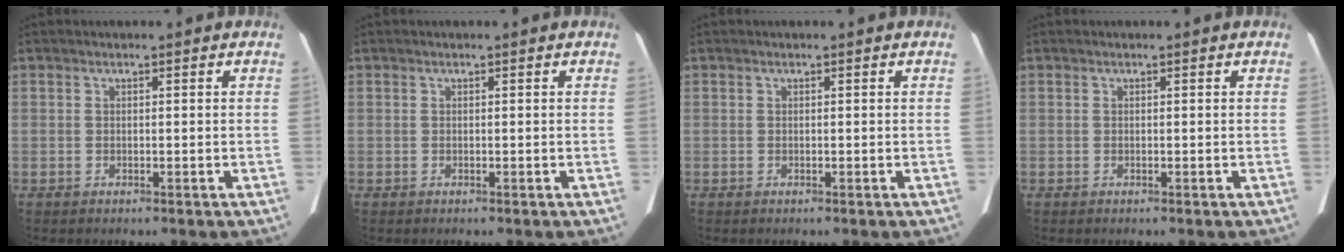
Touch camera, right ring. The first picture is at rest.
{"total": 0.0}
{"total": 0.0}
{"total": 0.0}